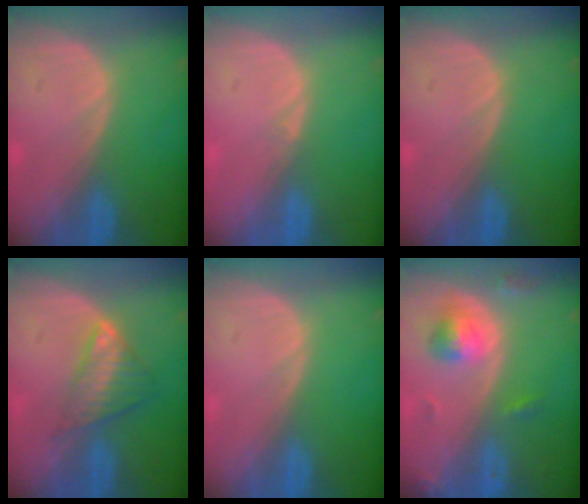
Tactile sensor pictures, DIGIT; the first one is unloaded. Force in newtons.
{"total": 0.6, "press": 0.4, "slide": 0.5}
{"total": 0.0}
{"total": 6.1, "press": 5.3, "slide": 3.1}
{"total": 0.0}
{"total": 5.0, "press": 4.9, "slide": 1.0}